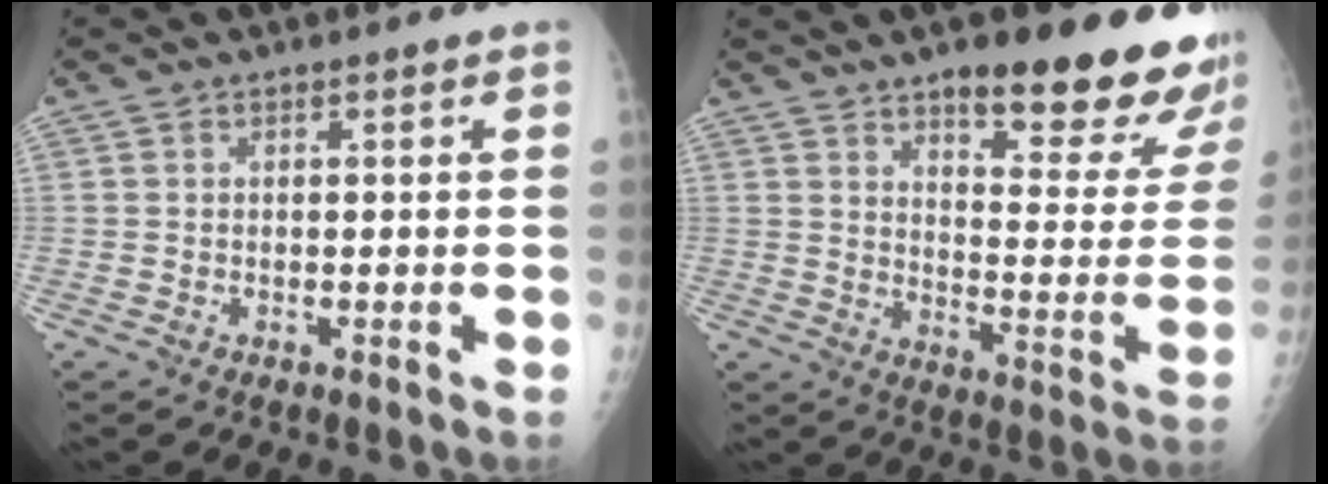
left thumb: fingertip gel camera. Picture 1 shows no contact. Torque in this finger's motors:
{"motor_torque": [0.61, 0.30, 0.09, -0.39, 0.12]}